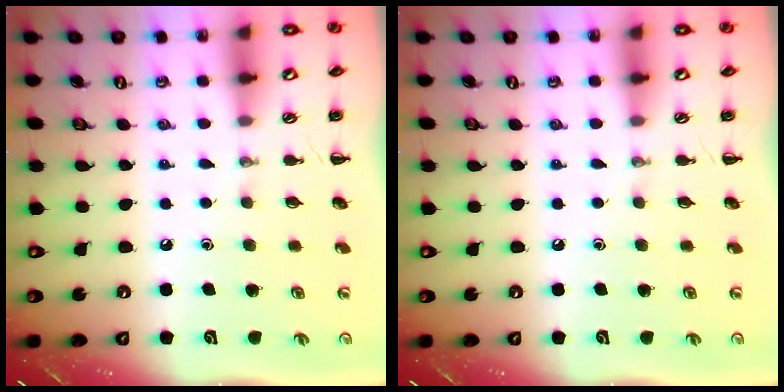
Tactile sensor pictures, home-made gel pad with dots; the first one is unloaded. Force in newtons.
{"total": 0.0}